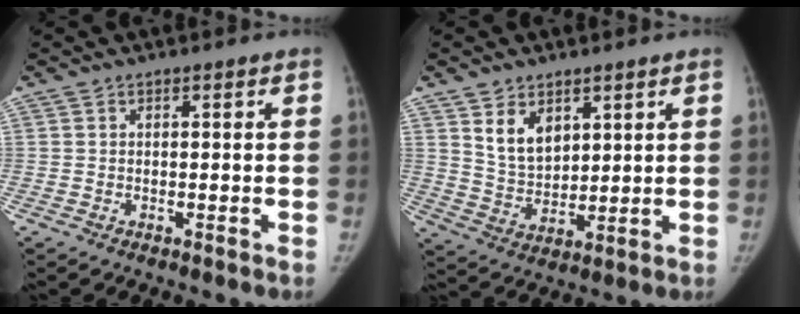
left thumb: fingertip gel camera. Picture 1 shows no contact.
{"total": 7.6, "force": [3.9, 4.9, 4.3], "torque": [-0.050, -0.032, 0.083]}